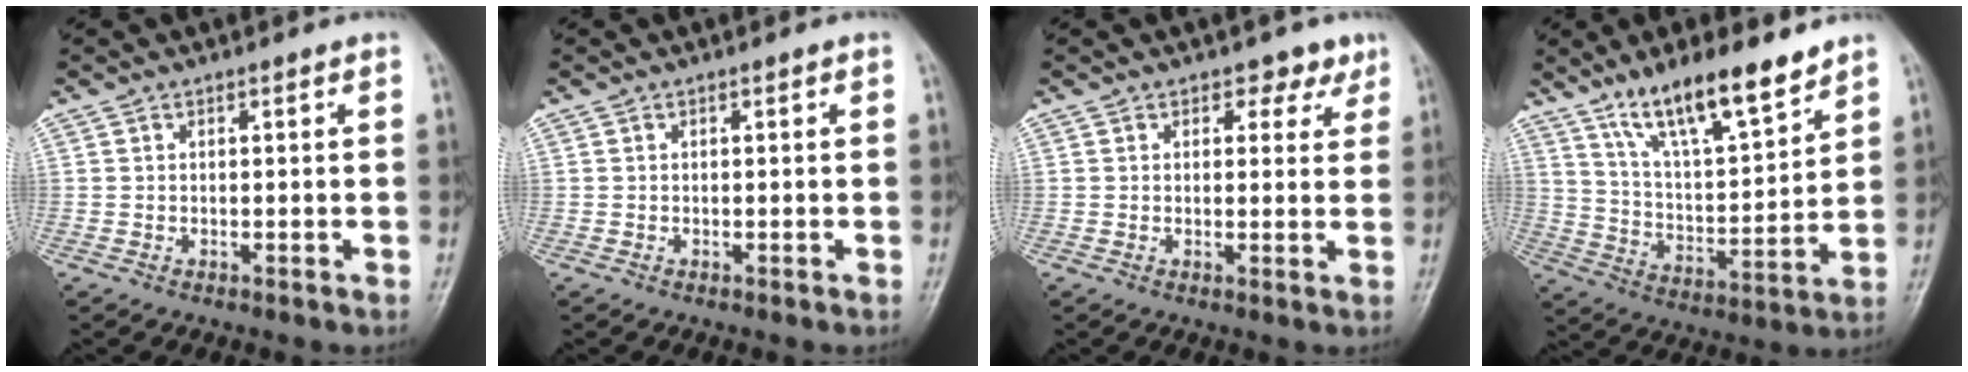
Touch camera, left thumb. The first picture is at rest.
{"total": 0.0}
{"total": 3.5, "force": [2.3, 2.4, 1.1], "torque": [0.015, -0.009, 0.026]}
{"total": 15.5, "force": [11.1, 4.0, 10.1], "torque": [-0.154, -0.061, 0.205]}